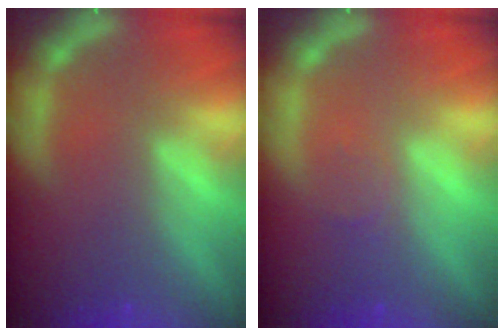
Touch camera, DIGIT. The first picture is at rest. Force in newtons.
{"total": 1.0}